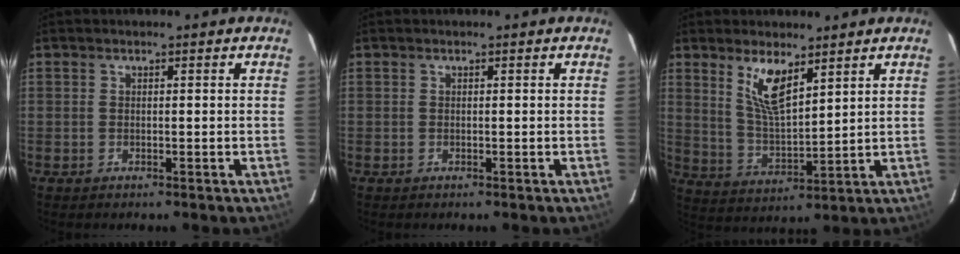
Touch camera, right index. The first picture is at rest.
{"total": 0.0}
{"total": 8.3, "force": [5.0, 2.5, 6.1], "torque": [-0.116, -0.006, 0.107]}